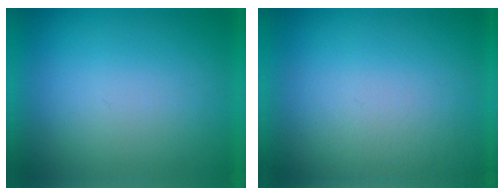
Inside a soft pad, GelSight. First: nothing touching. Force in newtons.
{"total": 2.0}